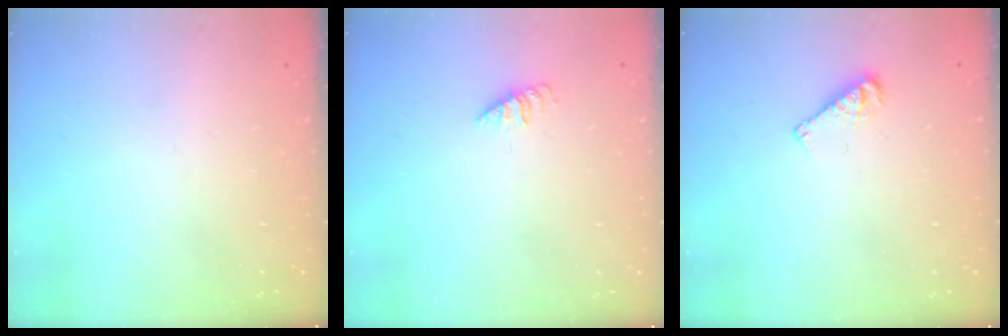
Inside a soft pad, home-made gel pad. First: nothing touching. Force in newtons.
{"total": 0.6, "press": 0.6, "slide": 0.2}
{"total": 5.4, "press": 5.4, "slide": 0.5}